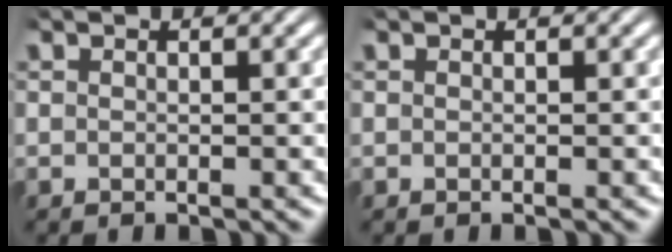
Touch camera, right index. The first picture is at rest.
{"total": 0.0}